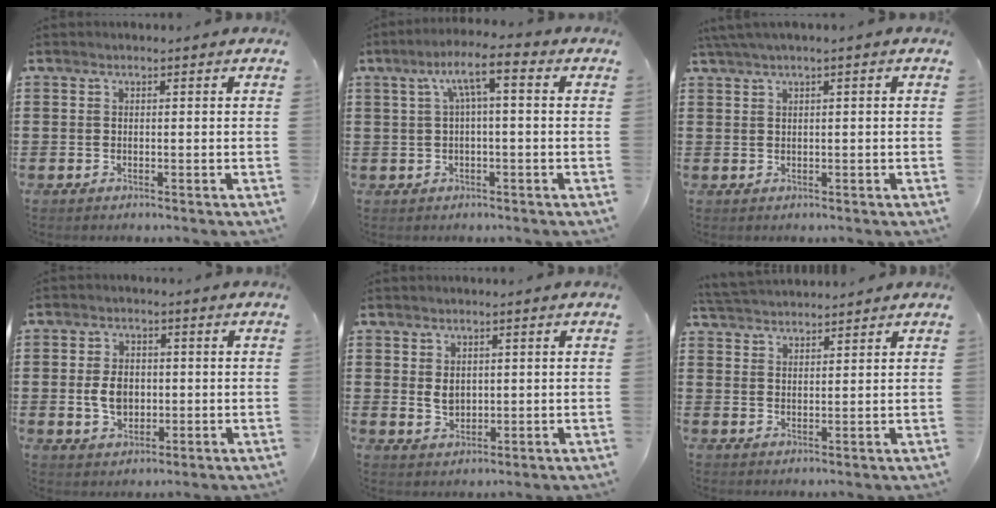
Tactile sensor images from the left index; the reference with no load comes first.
{"total": 6.0, "force": [0.9, 1.1, 5.8], "torque": [-0.116, 0.011, 0.010]}
{"total": 1.3, "force": [0.2, -0.2, 1.3], "torque": [-0.021, -0.003, 0.004]}
{"total": 5.2, "force": [-0.3, 3.6, 3.8], "torque": [-0.083, 0.002, -0.013]}
{"total": 2.8, "force": [0.6, 2.1, 1.8], "torque": [-0.032, 0.003, 0.008]}
{"total": 3.0, "force": [3.0, 0.2, 0.3], "torque": [-0.015, -0.007, 0.056]}